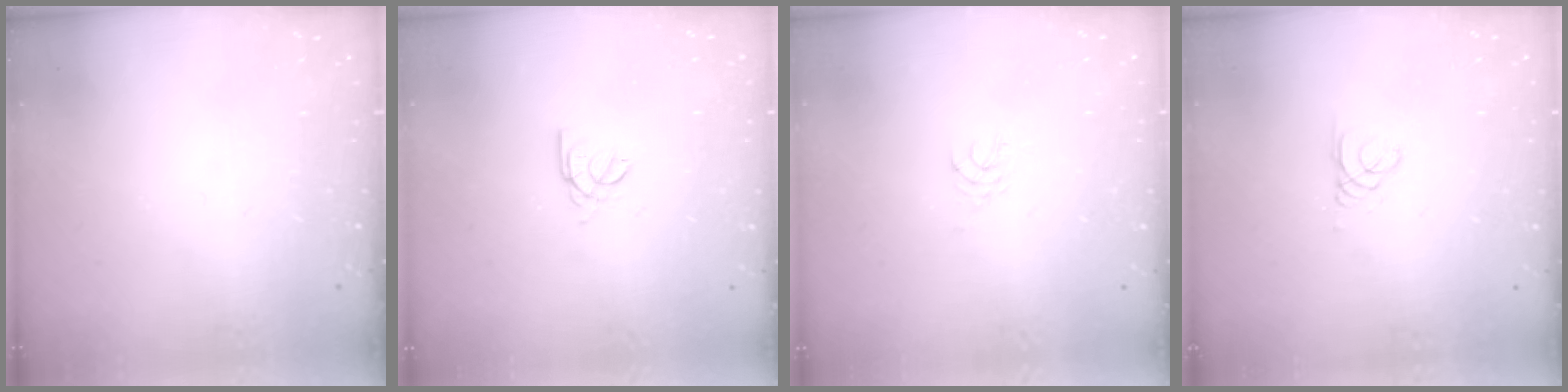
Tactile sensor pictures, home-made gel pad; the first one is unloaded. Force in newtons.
{"total": 2.2, "press": 2.1, "slide": 0.6}
{"total": 3.3, "press": 3.3, "slide": 0.4}
{"total": 0.8, "press": 0.8, "slide": 0.1}